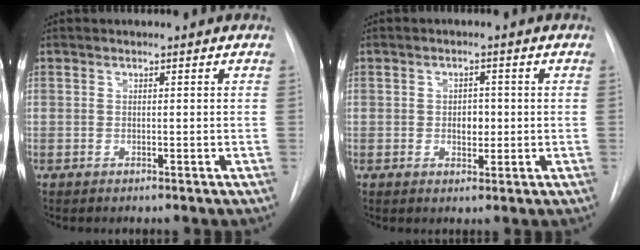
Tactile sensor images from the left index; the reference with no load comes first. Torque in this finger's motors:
{"motor_torque": [0.62, -0.05, 0.04, 0.01]}